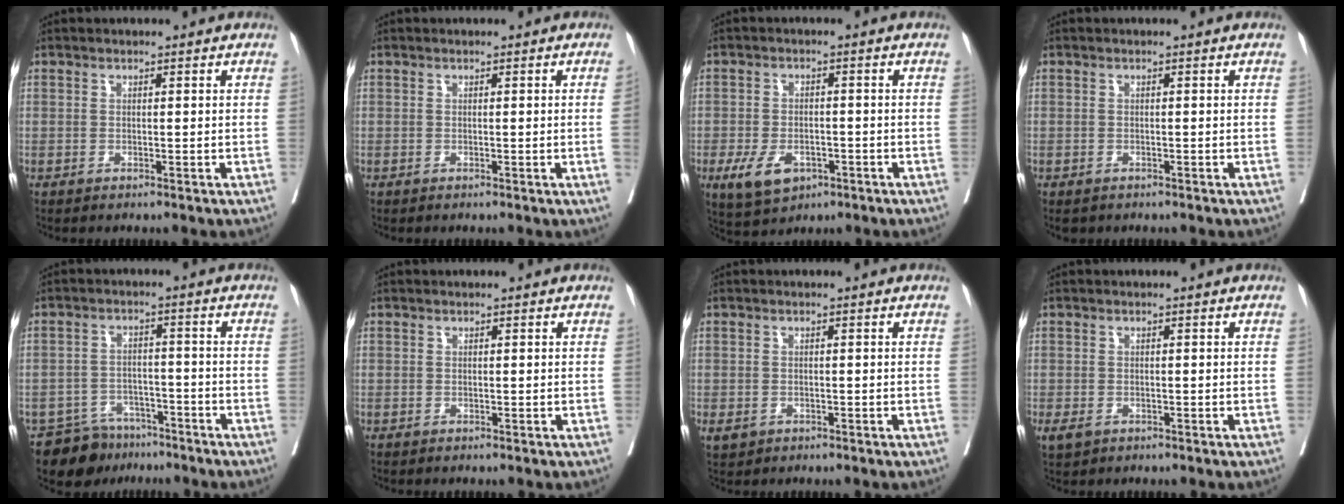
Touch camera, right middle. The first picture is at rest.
{"total": 1.2, "force": [-0.2, -0.5, 1.1], "torque": [-0.013, -0.001, -0.003]}
{"total": 6.7, "force": [-3.1, 4.0, 4.4], "torque": [-0.086, -0.005, -0.044]}
{"total": 1.0, "force": [-0.8, 0.6, 0.2], "torque": [-0.007, 0.000, -0.010]}
{"total": 8.3, "force": [-6.9, 4.4, 1.0], "torque": [-0.012, 0.009, -0.108]}
{"total": 0.0}
{"total": 3.0, "force": [-1.4, 2.3, 1.3], "torque": [-0.025, -0.004, -0.017]}
{"total": 3.4, "force": [-1.7, 2.3, 1.9], "torque": [-0.044, -0.009, -0.024]}